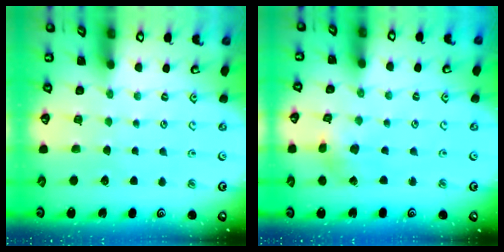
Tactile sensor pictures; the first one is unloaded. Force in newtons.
{"total": 2.4, "press": 2.3, "slide": 0.5}